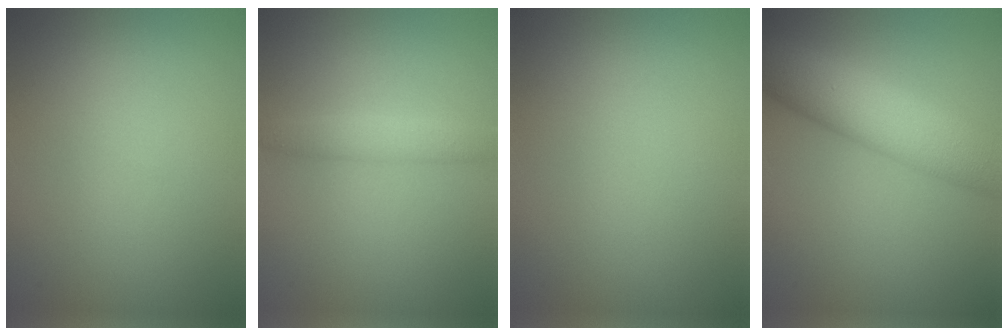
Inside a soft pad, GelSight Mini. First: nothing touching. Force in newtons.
{"total": 2.3, "press": 2.3, "slide": 0.2}
{"total": 0.0}
{"total": 9.1, "press": 9.1, "slide": 0.5}